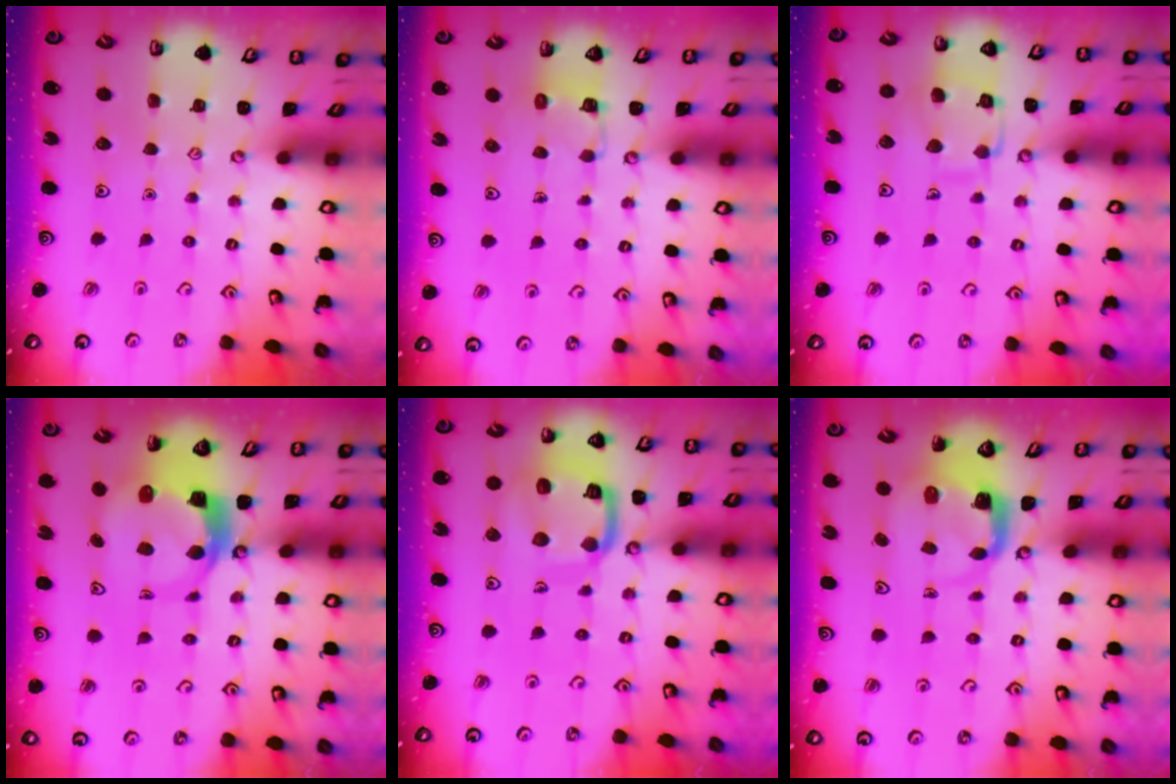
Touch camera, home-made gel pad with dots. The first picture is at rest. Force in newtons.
{"total": 4.0, "press": 3.9, "slide": 0.2}
{"total": 11.6, "press": 11.5, "slide": 0.8}
{"total": 7.3, "press": 7.2, "slide": 1.2}
{"total": 15.9, "press": 15.8, "slide": 1.7}
{"total": 4.0, "press": 3.9, "slide": 0.4}